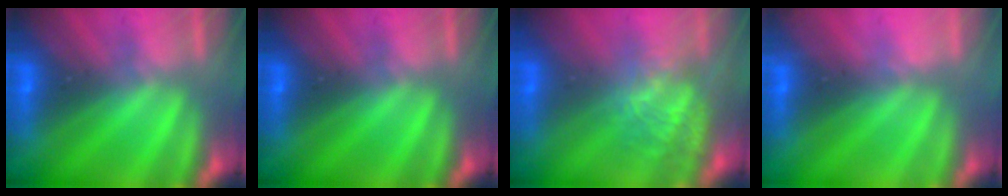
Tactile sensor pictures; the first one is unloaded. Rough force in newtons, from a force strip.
{"total": 0.0}
{"total": 4.7}
{"total": 2.3}